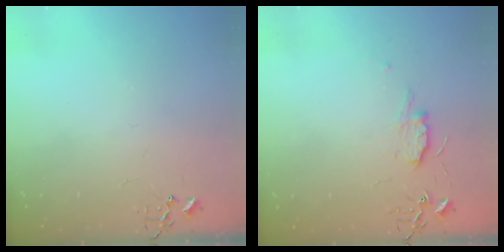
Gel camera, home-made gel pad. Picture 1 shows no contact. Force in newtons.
{"total": 7.3, "press": 7.3, "slide": 0.7}